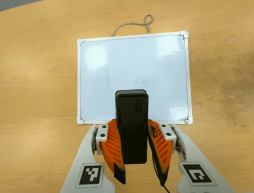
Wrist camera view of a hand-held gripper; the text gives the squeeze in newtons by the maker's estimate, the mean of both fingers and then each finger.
{"total": 8.0, "left": 7.0, "right": 9.1}